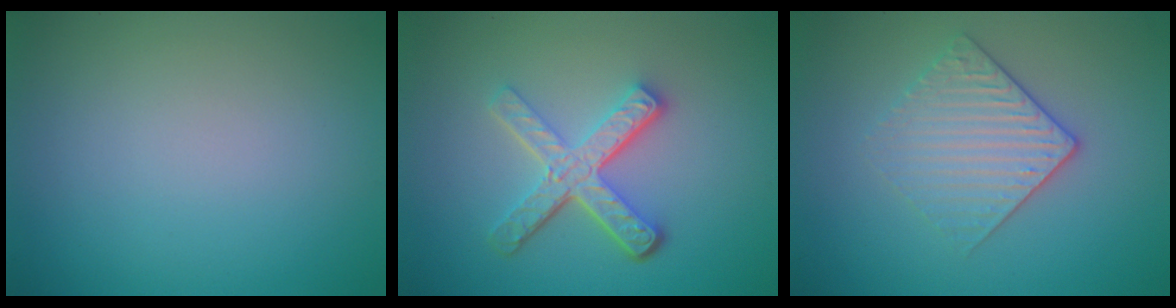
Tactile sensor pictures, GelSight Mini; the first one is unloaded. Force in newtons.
{"total": 5.0, "press": 3.5, "slide": 3.6}
{"total": 3.2, "press": 2.9, "slide": 1.4}